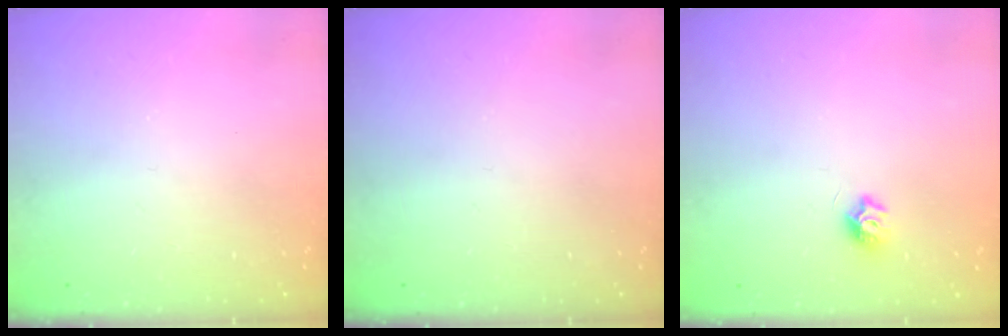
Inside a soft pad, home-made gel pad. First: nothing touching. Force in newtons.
{"total": 0.0}
{"total": 6.8, "press": 6.8, "slide": 0.5}